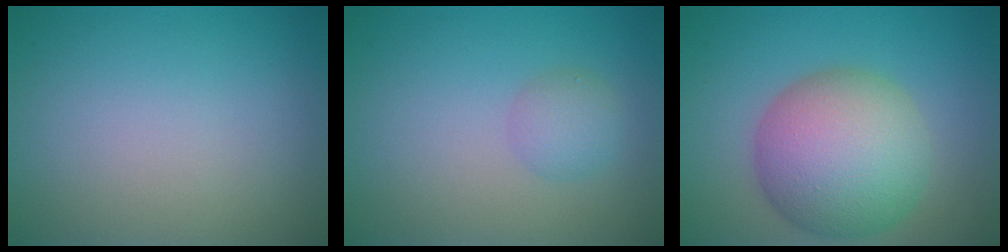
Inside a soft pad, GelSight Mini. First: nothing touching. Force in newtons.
{"total": 1.9, "press": 1.9, "slide": 0.1}
{"total": 9.4, "press": 9.3, "slide": 0.4}